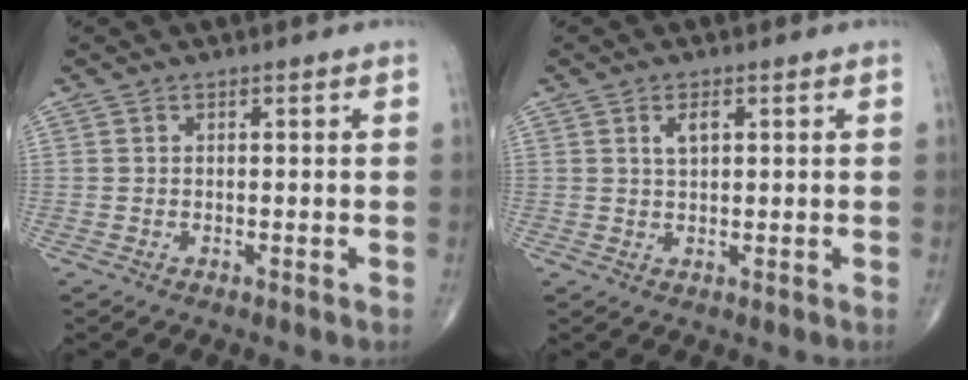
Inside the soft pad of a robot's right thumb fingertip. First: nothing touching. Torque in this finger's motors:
{"motor_torque": [-0.36, 0.52, 0.39, 0.13, -0.03]}